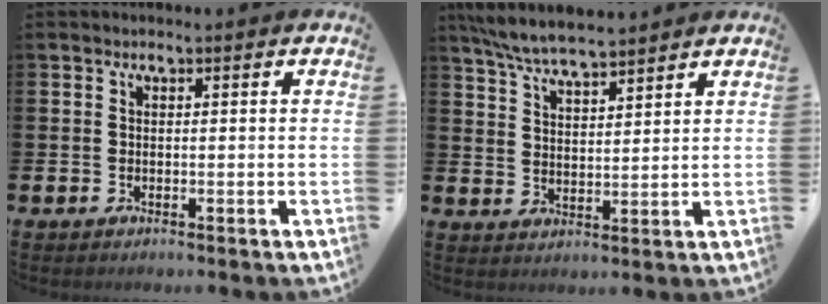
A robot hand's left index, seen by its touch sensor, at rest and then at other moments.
{"total": 6.3, "force": [6.1, 0.5, 1.6], "torque": [-0.053, -0.024, 0.111]}